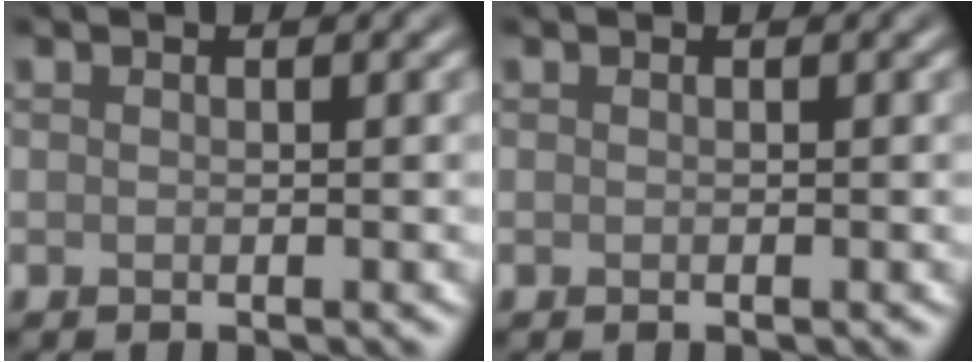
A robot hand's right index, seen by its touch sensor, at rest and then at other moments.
{"total": 0.0}